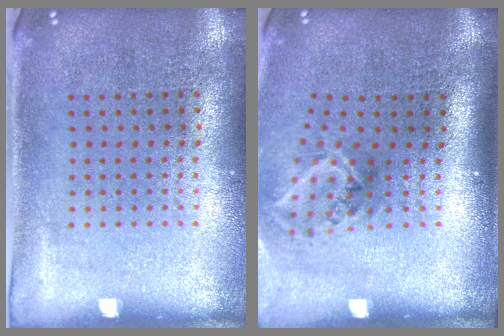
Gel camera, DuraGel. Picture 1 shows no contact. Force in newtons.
{"total": 1.9, "press": 1.2, "slide": 1.5}